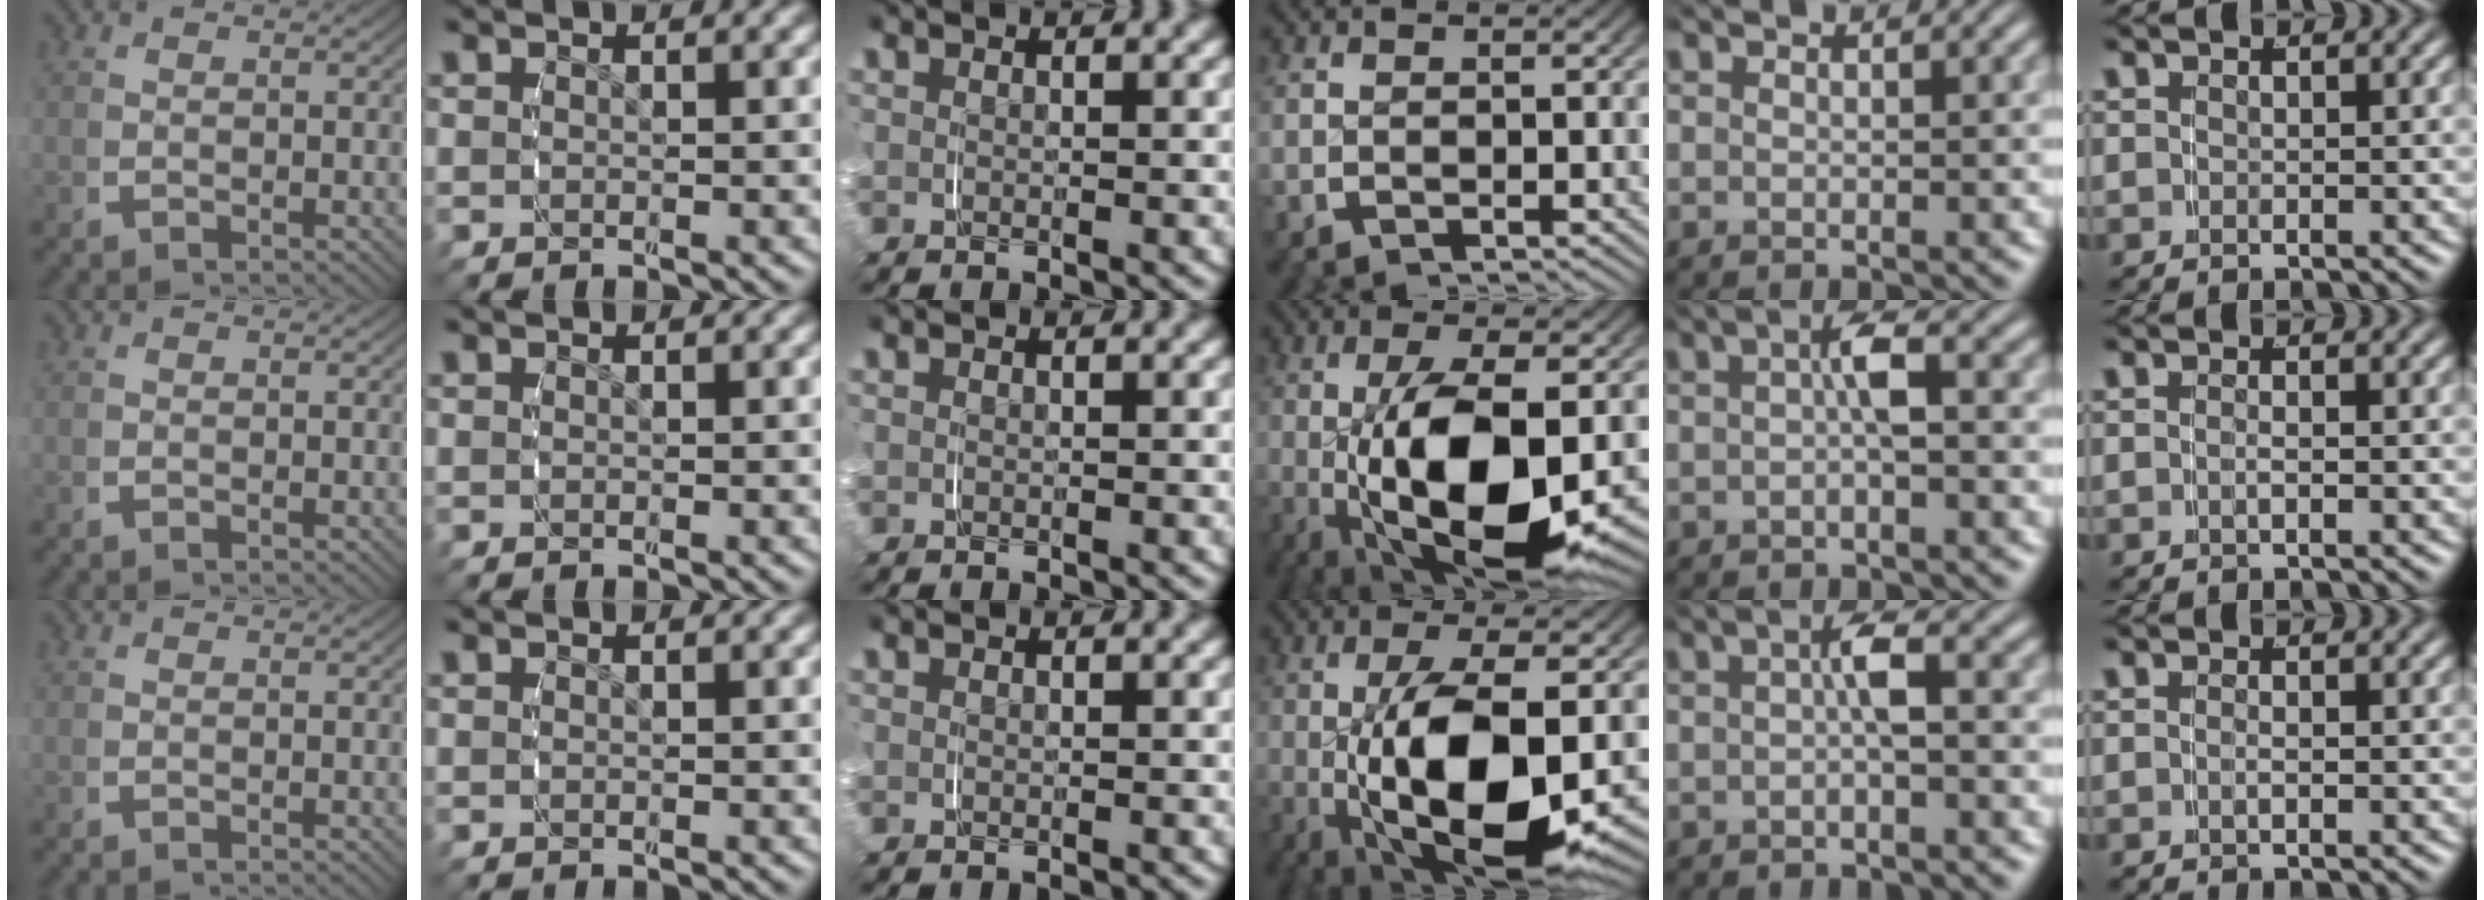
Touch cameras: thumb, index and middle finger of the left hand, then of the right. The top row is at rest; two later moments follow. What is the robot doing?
{"motion": "grasp_and_lifting", "object": "jar lid"}